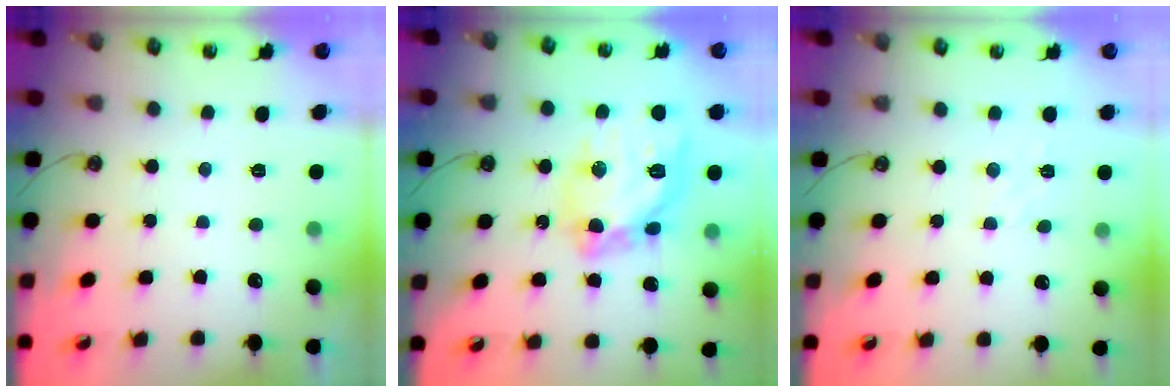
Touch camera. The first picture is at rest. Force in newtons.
{"total": 17.7, "press": 17.6, "slide": 1.7}
{"total": 4.1, "press": 4.1, "slide": 0.5}